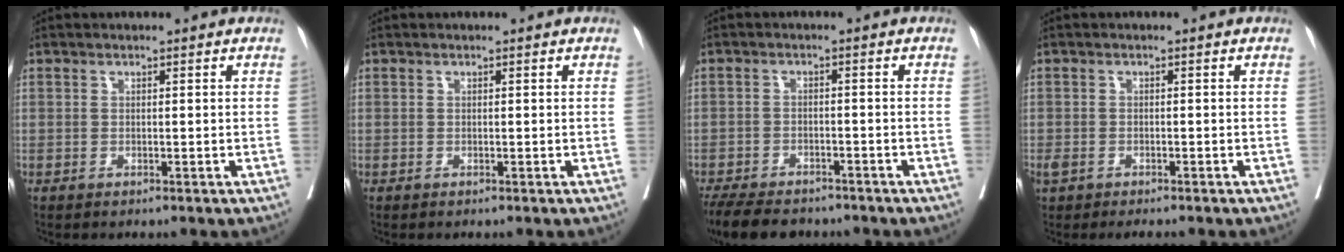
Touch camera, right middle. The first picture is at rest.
{"total": 0.0}
{"total": 11.4, "force": [-9.5, 4.1, 4.8], "torque": [-0.092, -0.013, -0.141]}
{"total": 2.5, "force": [-1.8, 1.2, 1.3], "torque": [-0.027, -0.001, -0.025]}